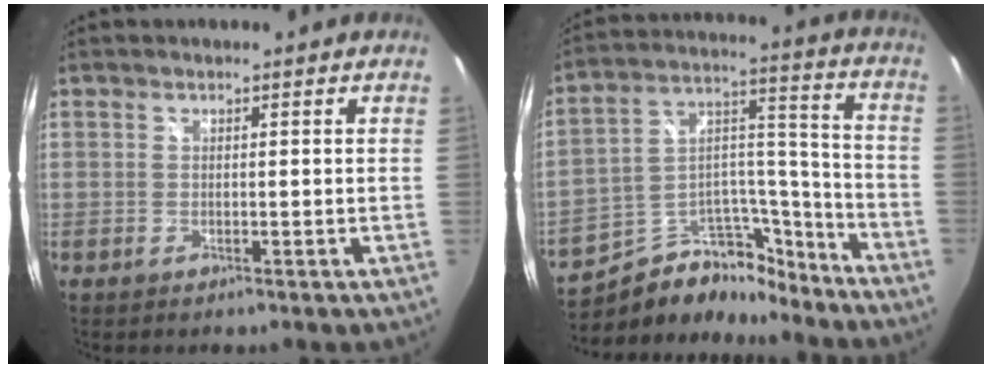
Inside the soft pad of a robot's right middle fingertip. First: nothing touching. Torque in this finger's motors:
{"motor_torque": [0.91, -1.23, -0.16, -0.01]}